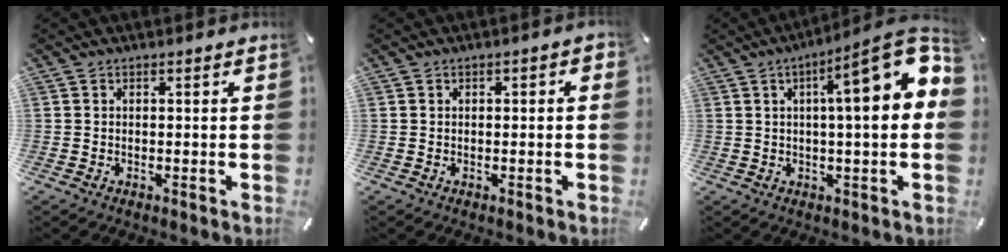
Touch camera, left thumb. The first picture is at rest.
{"total": 1.5, "force": [-0.3, 0.7, 1.3], "torque": [-0.022, 0.003, -0.006]}
{"total": 18.0, "force": [5.7, 3.4, 16.7], "torque": [-0.228, -0.044, 0.071]}